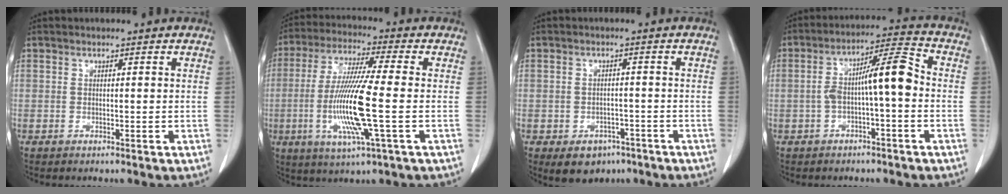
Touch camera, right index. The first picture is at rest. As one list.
[{"total": 13.7, "force": [-2.4, 0.3, 13.5], "torque": [-0.276, -0.015, -0.053]}, {"total": 5.2, "force": [-3.0, 3.8, 1.9], "torque": [-0.024, 0.004, -0.034]}, {"total": 8.6, "force": [-0.9, 1.4, 8.5], "torque": [-0.145, 0.033, -0.019]}]